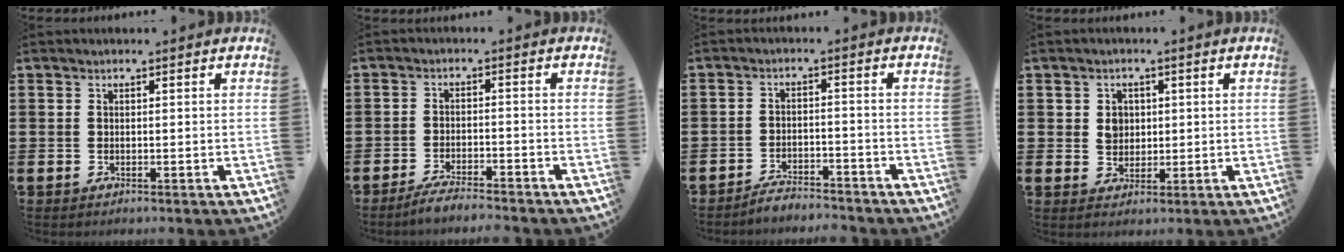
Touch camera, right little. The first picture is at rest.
{"total": 3.2, "force": [-2.9, 0.0, 1.1], "torque": [-0.019, 0.004, -0.058]}
{"total": 3.1, "force": [-3.1, 0.1, 0.1], "torque": [-0.007, 0.005, -0.065]}
{"total": 2.9, "force": [1.0, 2.5, 1.2], "torque": [-0.007, 0.002, 0.011]}